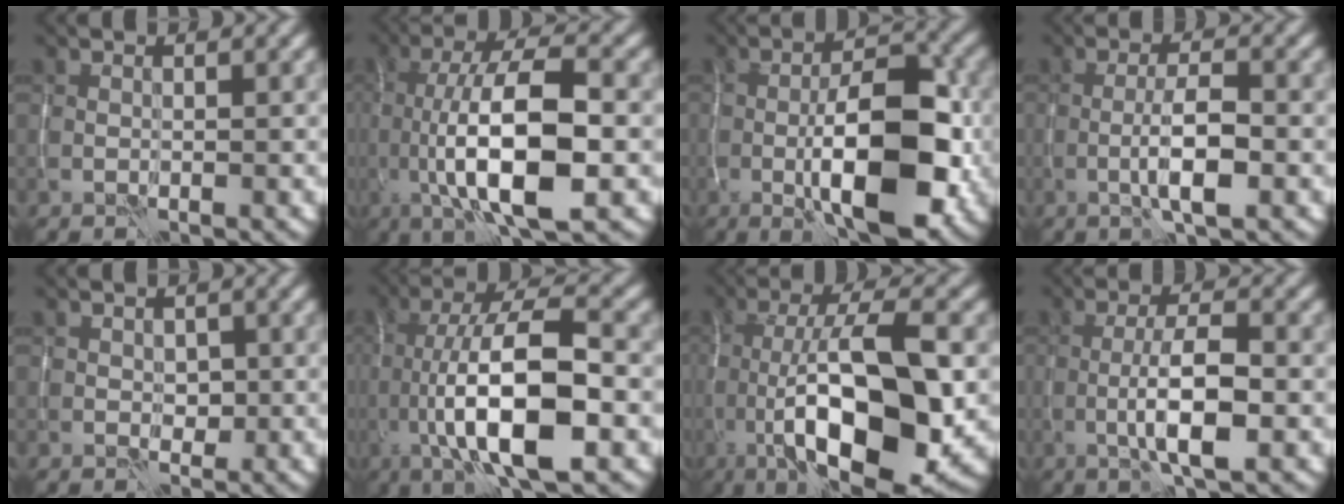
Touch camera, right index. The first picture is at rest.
{"total": 10.8, "force": [-1.6, 3.5, 10.1], "torque": [-0.166, 0.005, -0.030]}
{"total": 10.4, "force": [-2.2, 3.9, 9.4], "torque": [-0.149, 0.002, -0.037]}
{"total": 3.9, "force": [-1.3, 0.7, 3.6], "torque": [-0.063, 0.002, -0.026]}
{"total": 1.3, "force": [-0.2, 1.1, 0.7], "torque": [-0.010, -0.004, -0.001]}
{"total": 11.6, "force": [-2.6, 3.6, 10.7], "torque": [-0.179, 0.009, -0.049]}
{"total": 14.3, "force": [-2.8, 4.7, 13.2], "torque": [-0.201, 0.009, -0.053]}
{"total": 5.2, "force": [-1.5, 1.2, 4.8], "torque": [-0.086, 0.005, -0.032]}